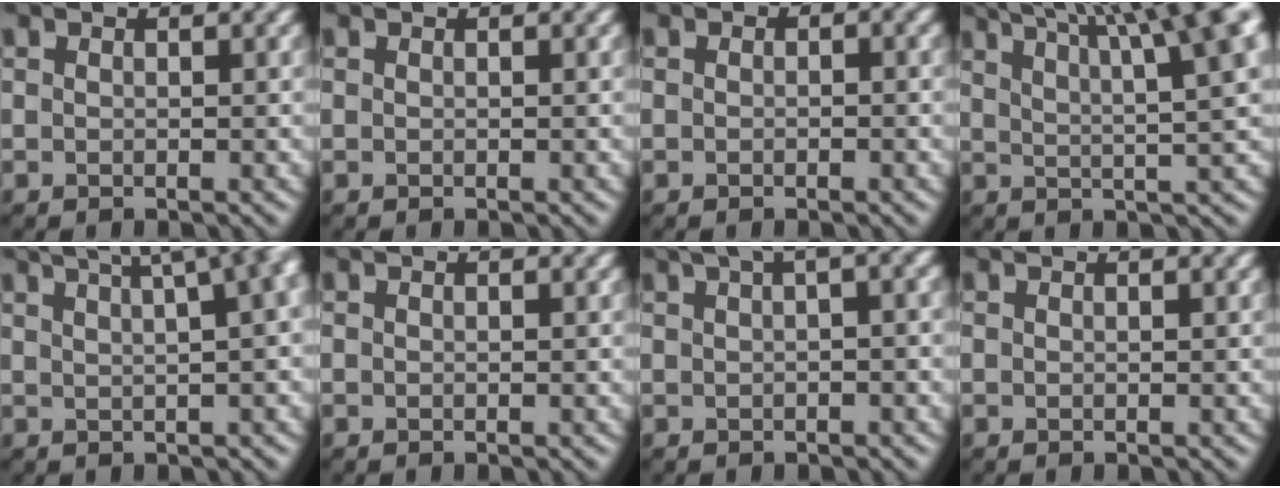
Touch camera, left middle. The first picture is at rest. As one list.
[{"total": 0.0}, {"total": 1.8, "force": [0.7, 1.0, 1.3], "torque": [-0.013, 0.016, 0.003]}, {"total": 11.7, "force": [6.7, 2.8, 9.2], "torque": [-0.140, 0.037, 0.095]}, {"total": 20.0, "force": [11.3, 9.6, 13.5], "torque": [-0.089, 0.120, 0.117]}, {"total": 0.0}, {"total": 9.3, "force": [5.3, 3.5, 6.8], "torque": [-0.079, 0.052, 0.066]}, {"total": 0.8, "force": [0.5, 0.3, 0.6], "torque": [-0.001, 0.003, -0.002]}]